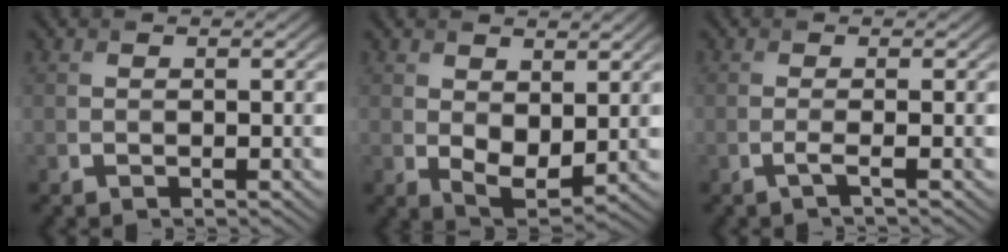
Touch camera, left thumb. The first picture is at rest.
{"total": 4.6, "force": [1.0, 2.8, 3.5], "torque": [-0.071, -0.012, 0.023]}
{"total": 1.6, "force": [-0.6, 0.2, 1.5], "torque": [-0.025, 0.002, -0.020]}